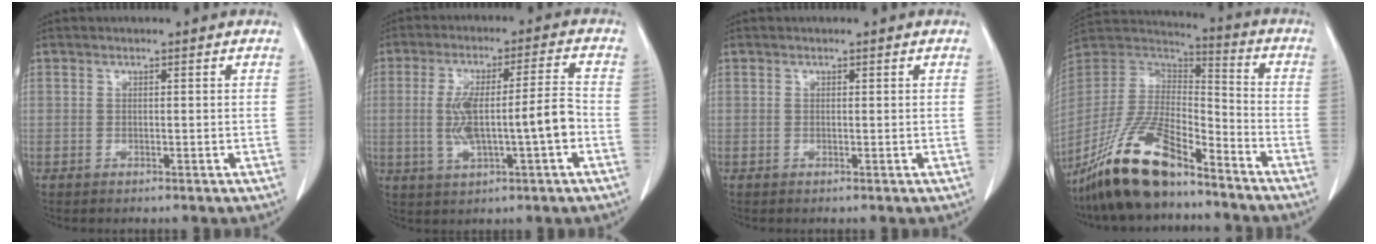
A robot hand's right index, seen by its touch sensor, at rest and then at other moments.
{"total": 10.3, "force": [-1.6, 1.4, 10.1], "torque": [-0.188, 0.021, -0.021]}
{"total": 0.0}
{"total": 18.9, "force": [-14.2, 4.8, 11.6], "torque": [-0.249, -0.009, -0.264]}